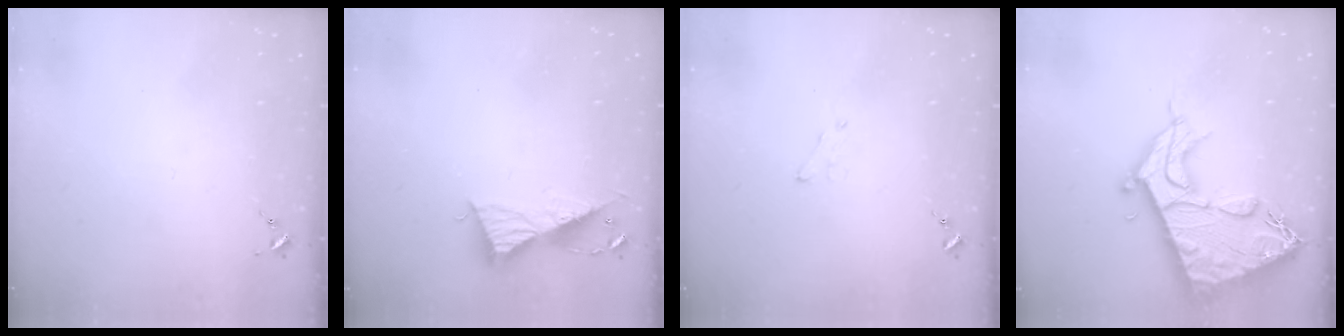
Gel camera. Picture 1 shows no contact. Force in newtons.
{"total": 9.3, "press": 9.3, "slide": 0.7}
{"total": 3.6, "press": 3.6, "slide": 0.4}
{"total": 19.5, "press": 19.4, "slide": 1.8}